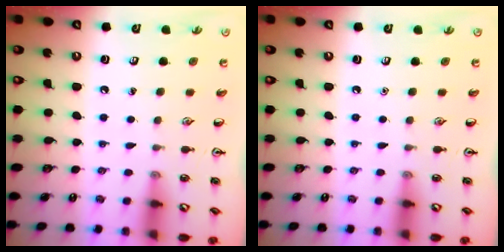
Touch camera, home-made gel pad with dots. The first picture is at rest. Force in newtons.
{"total": 0.0}